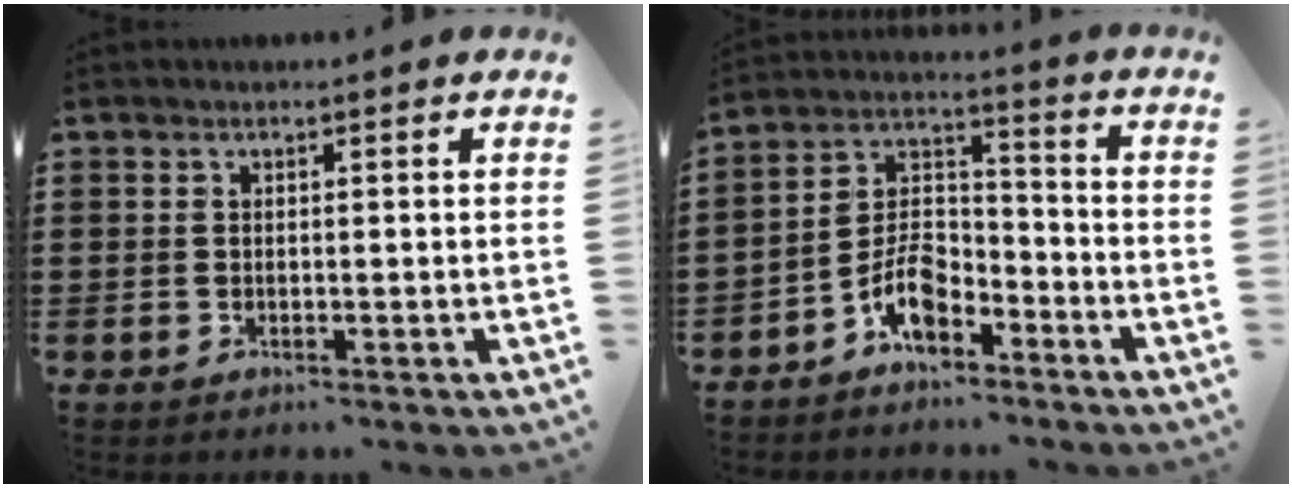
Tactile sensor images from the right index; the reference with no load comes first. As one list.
[{"total": 6.9, "force": [-4.6, 3.2, 4.0], "torque": [-0.090, 0.007, -0.091]}]